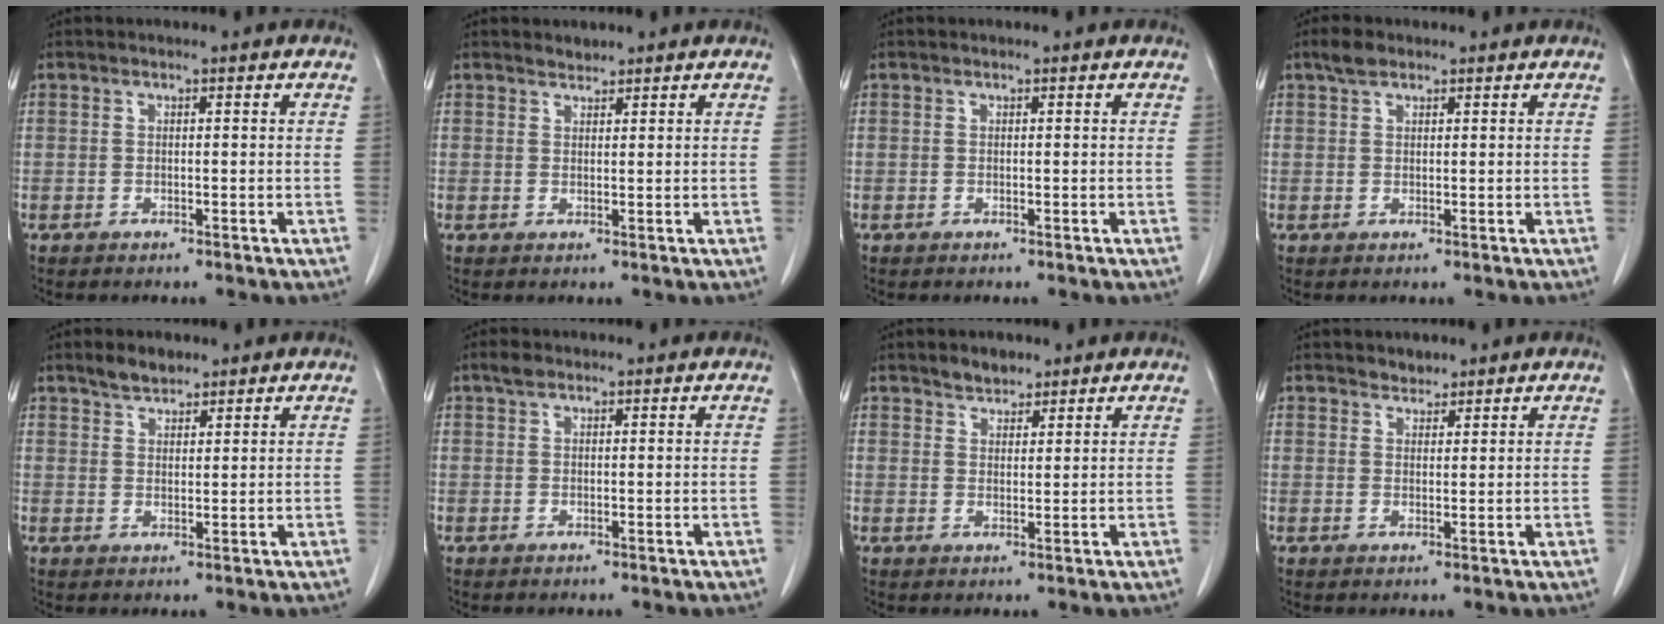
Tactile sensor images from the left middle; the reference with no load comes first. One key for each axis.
{"total": 1.2, "fx": 1.1, "fy": 0.3, "fz": 0.0, "tx": -0.004, "ty": -0.003, "tz": 0.020}
{"total": 0.0}
{"total": 2.2, "fx": 1.7, "fy": 1.1, "fz": 1.0, "tx": -0.023, "ty": 0.006, "tz": 0.029}
{"total": 3.2, "fx": 2.7, "fy": 1.2, "fz": 1.0, "tx": -0.021, "ty": 0.002, "tz": 0.048}
{"total": 1.3, "fx": 1.0, "fy": 0.6, "fz": 0.6, "tx": -0.015, "ty": 0.008, "tz": 0.016}
{"total": 2.7, "fx": 2.4, "fy": 1.3, "fz": 0.6, "tx": -0.011, "ty": 0.000, "tz": 0.039}
{"total": 1.7, "fx": 1.6, "fy": 0.7, "fz": 0.1, "tx": -0.001, "ty": -0.002, "tz": 0.025}